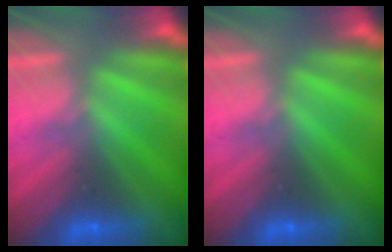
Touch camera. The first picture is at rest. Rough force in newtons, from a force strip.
{"total": 0.0}